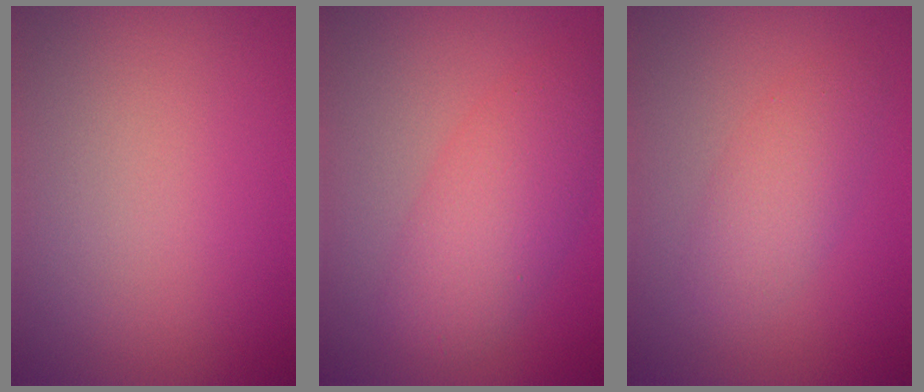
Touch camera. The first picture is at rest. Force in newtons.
{"total": 4.9, "press": 4.9, "slide": 0.1}
{"total": 2.9, "press": 2.9, "slide": 0.1}